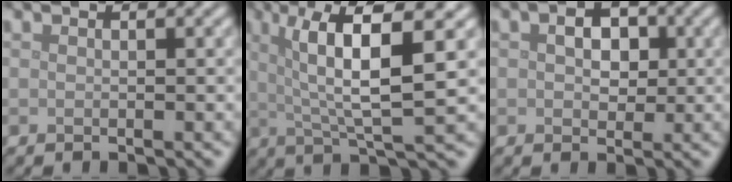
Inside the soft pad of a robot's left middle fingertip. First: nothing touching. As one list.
[{"total": 8.6, "force": [2.8, 1.7, 8.0], "torque": [-0.121, 0.006, 0.046]}, {"total": 2.8, "force": [0.5, 2.0, 1.9], "torque": [-0.034, 0.002, 0.003]}]